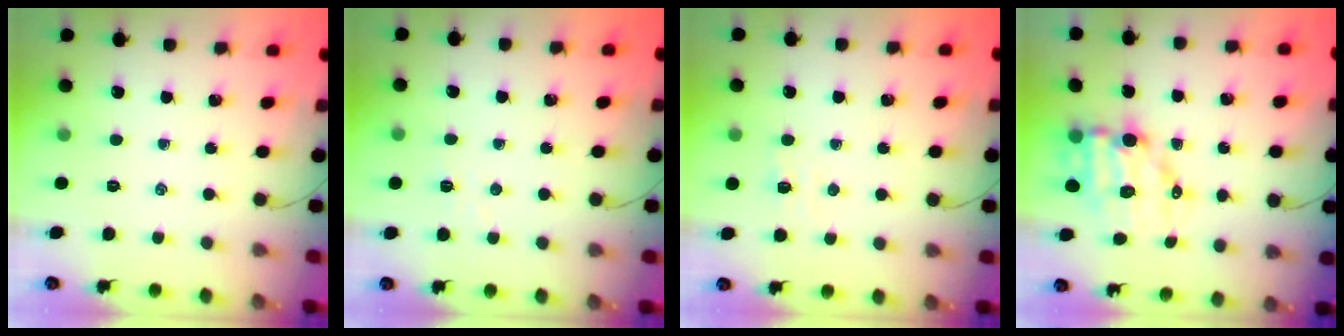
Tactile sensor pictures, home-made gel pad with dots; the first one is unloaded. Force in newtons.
{"total": 2.6, "press": 2.5, "slide": 0.8}
{"total": 2.9, "press": 2.8, "slide": 0.8}
{"total": 9.5, "press": 9.2, "slide": 2.4}